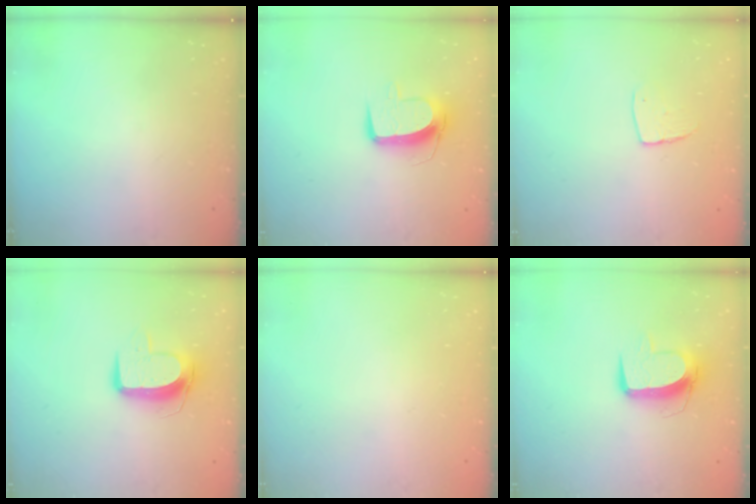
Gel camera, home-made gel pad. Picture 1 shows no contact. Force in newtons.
{"total": 10.3, "press": 10.3, "slide": 0.5}
{"total": 6.0, "press": 6.0, "slide": 0.3}
{"total": 10.2, "press": 10.2, "slide": 0.2}
{"total": 0.0}
{"total": 10.9, "press": 10.9, "slide": 0.7}